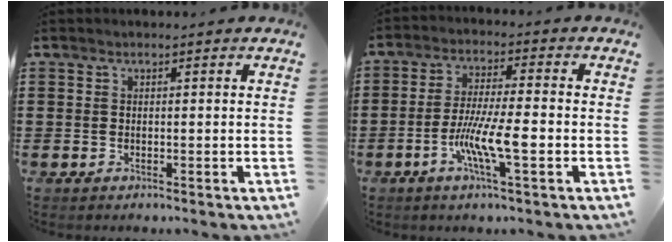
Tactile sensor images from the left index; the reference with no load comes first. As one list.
[{"total": 8.0, "force": [-3.0, 1.2, 7.4], "torque": [-0.147, -0.009, -0.060]}]